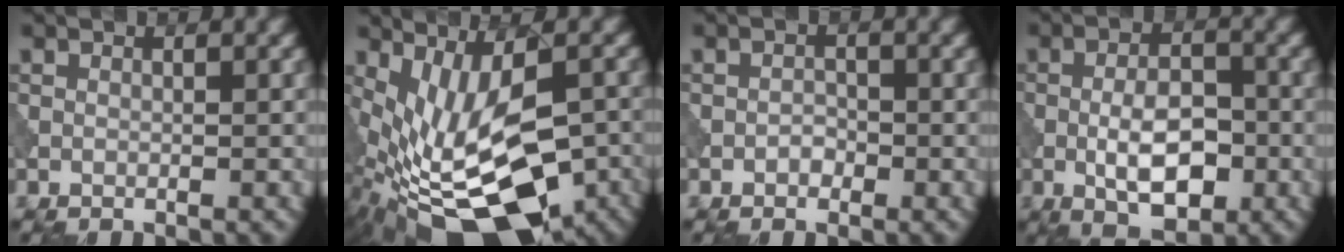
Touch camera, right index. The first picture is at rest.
{"total": 15.2, "force": [-5.7, 7.0, 12.3], "torque": [-0.193, -0.020, -0.059]}
{"total": 1.0, "force": [-0.5, 0.7, 0.5], "torque": [-0.007, 0.002, -0.011]}
{"total": 5.6, "force": [-1.4, 2.5, 4.8], "torque": [-0.082, 0.002, -0.027]}